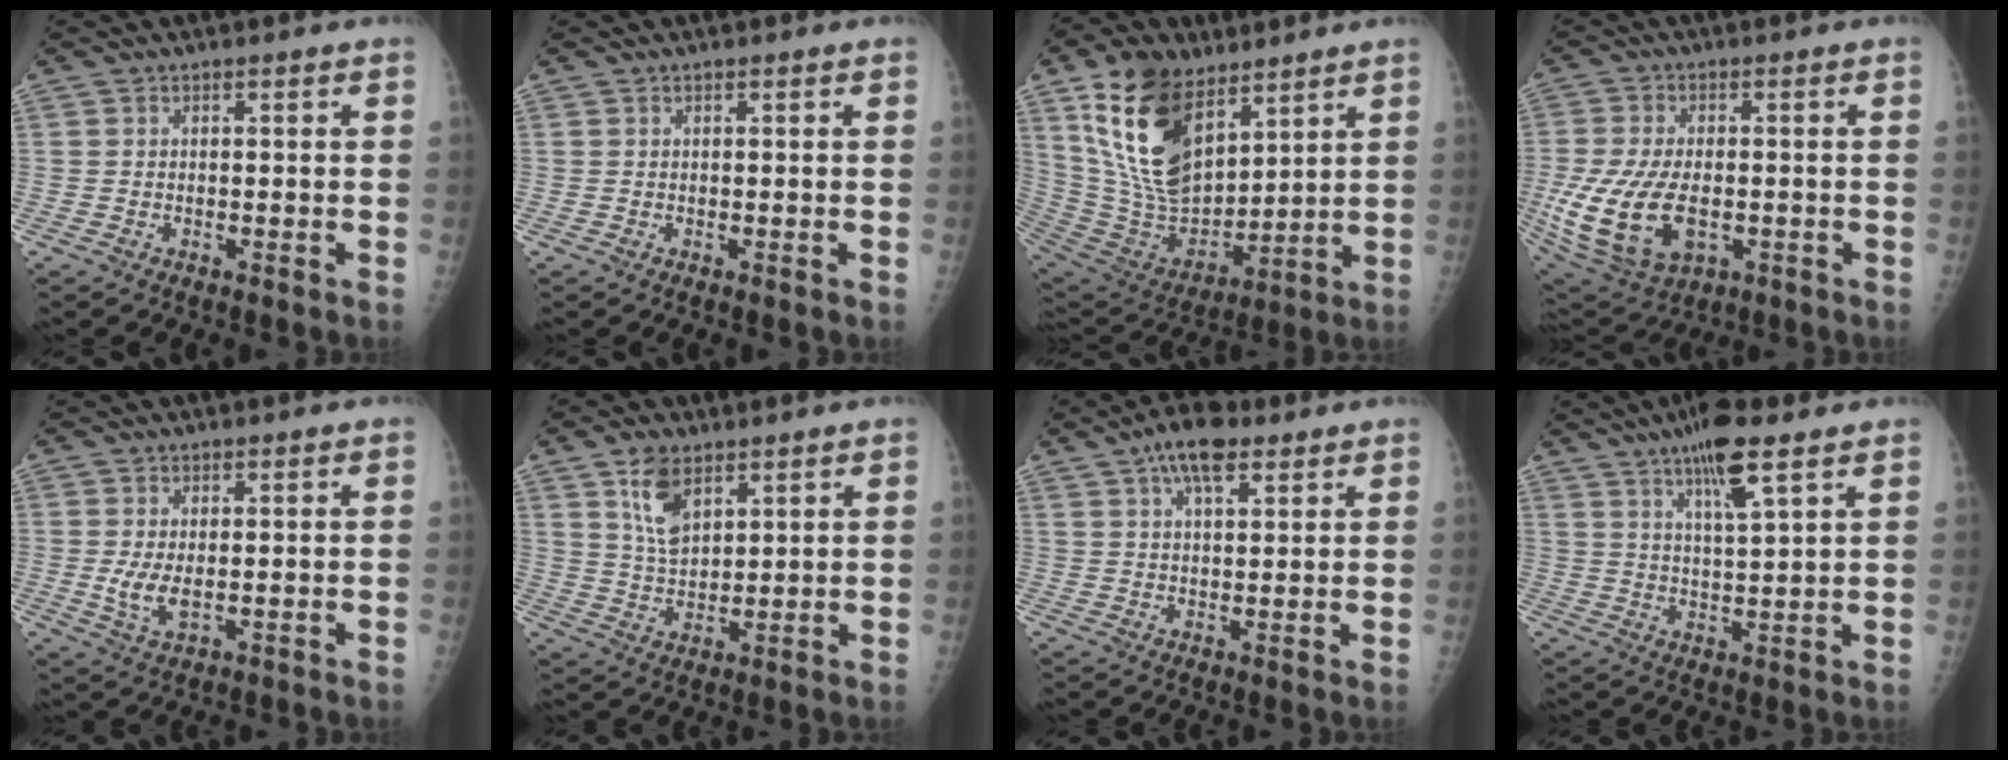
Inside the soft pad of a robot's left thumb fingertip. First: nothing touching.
{"total": 0.0}
{"total": 21.4, "force": [11.0, 11.7, 14.1], "torque": [-0.232, -0.050, 0.218]}
{"total": 16.1, "force": [-3.0, 9.5, 12.7], "torque": [-0.261, -0.010, -0.034]}
{"total": 4.7, "force": [-0.2, 2.4, 4.0], "torque": [-0.075, -0.010, 0.001]}
{"total": 7.9, "force": [4.4, 4.4, 4.9], "torque": [-0.068, -0.025, 0.089]}
{"total": 8.9, "force": [5.1, 4.0, 6.1], "torque": [-0.085, -0.004, 0.085]}
{"total": 9.8, "force": [6.0, 2.0, 7.5], "torque": [-0.125, -0.027, 0.102]}